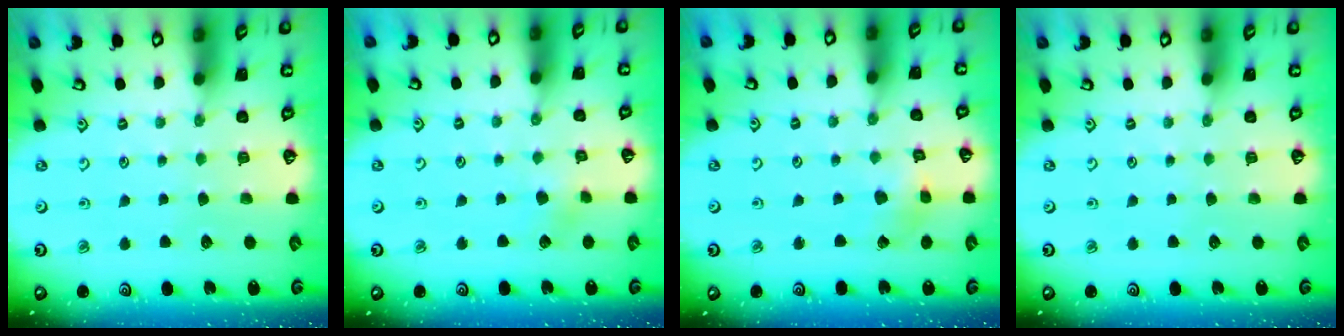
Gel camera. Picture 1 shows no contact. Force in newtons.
{"total": 3.0, "press": 3.0, "slide": 0.3}
{"total": 3.0, "press": 3.0, "slide": 0.2}
{"total": 0.0}